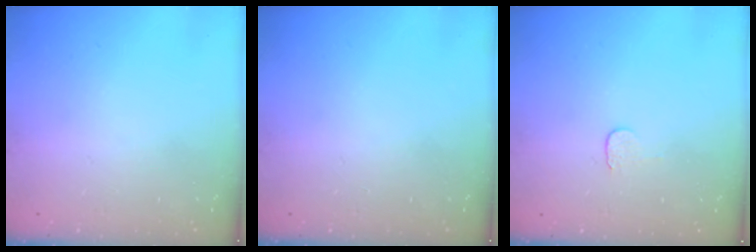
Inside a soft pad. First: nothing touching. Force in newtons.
{"total": 0.0}
{"total": 3.8, "press": 3.8, "slide": 0.4}